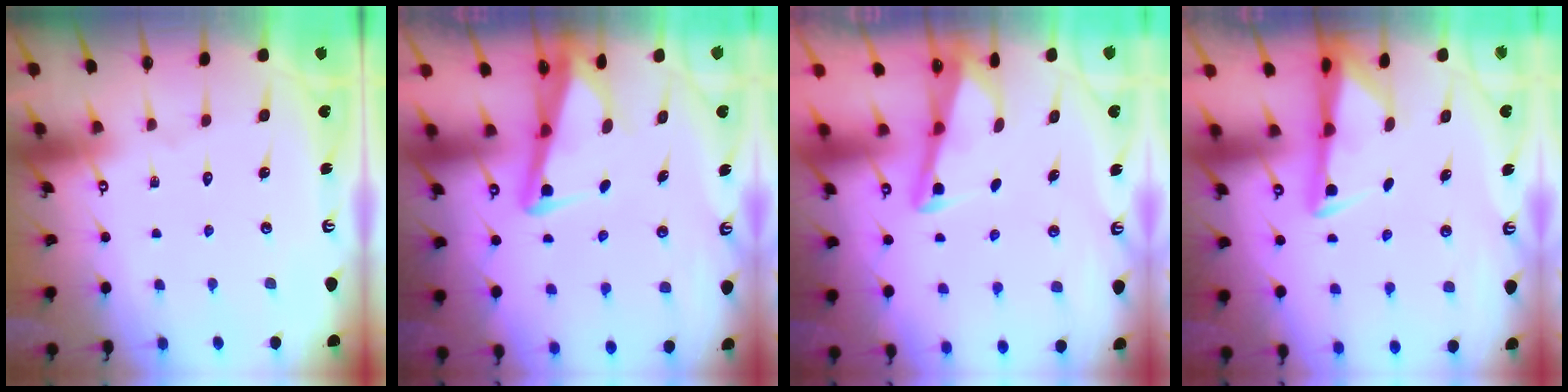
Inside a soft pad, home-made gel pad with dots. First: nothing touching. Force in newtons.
{"total": 3.8, "press": 3.7, "slide": 1.0}
{"total": 2.8, "press": 2.8, "slide": 0.4}
{"total": 3.1, "press": 3.1, "slide": 0.5}